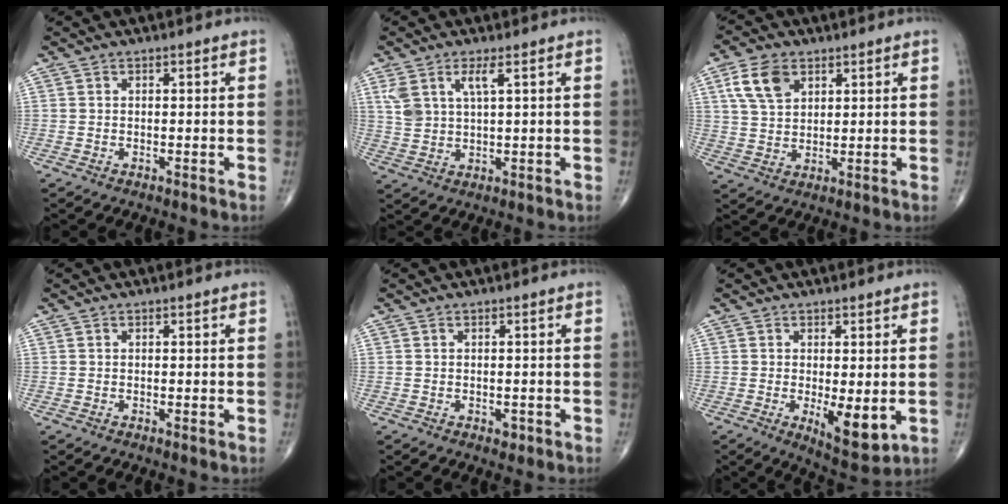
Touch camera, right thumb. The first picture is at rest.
{"total": 5.6, "force": [2.7, 1.9, 4.6], "torque": [-0.104, -0.009, 0.060]}
{"total": 7.8, "force": [3.6, 4.8, 4.9], "torque": [-0.084, -0.008, 0.072]}
{"total": 0.0}
{"total": 0.9, "force": [-0.3, 0.6, 0.6], "torque": [-0.005, -0.001, -0.002]}
{"total": 7.3, "force": [-1.1, 2.6, 6.7], "torque": [-0.097, -0.023, -0.006]}